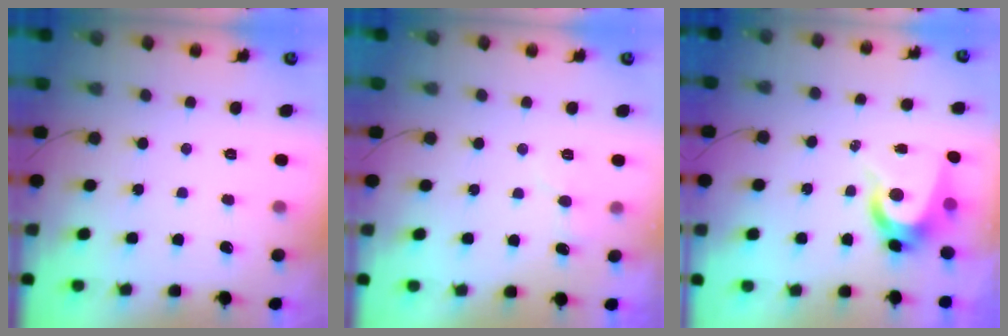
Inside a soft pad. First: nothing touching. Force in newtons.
{"total": 7.1, "press": 7.1, "slide": 0.5}
{"total": 7.6, "press": 7.6, "slide": 0.5}